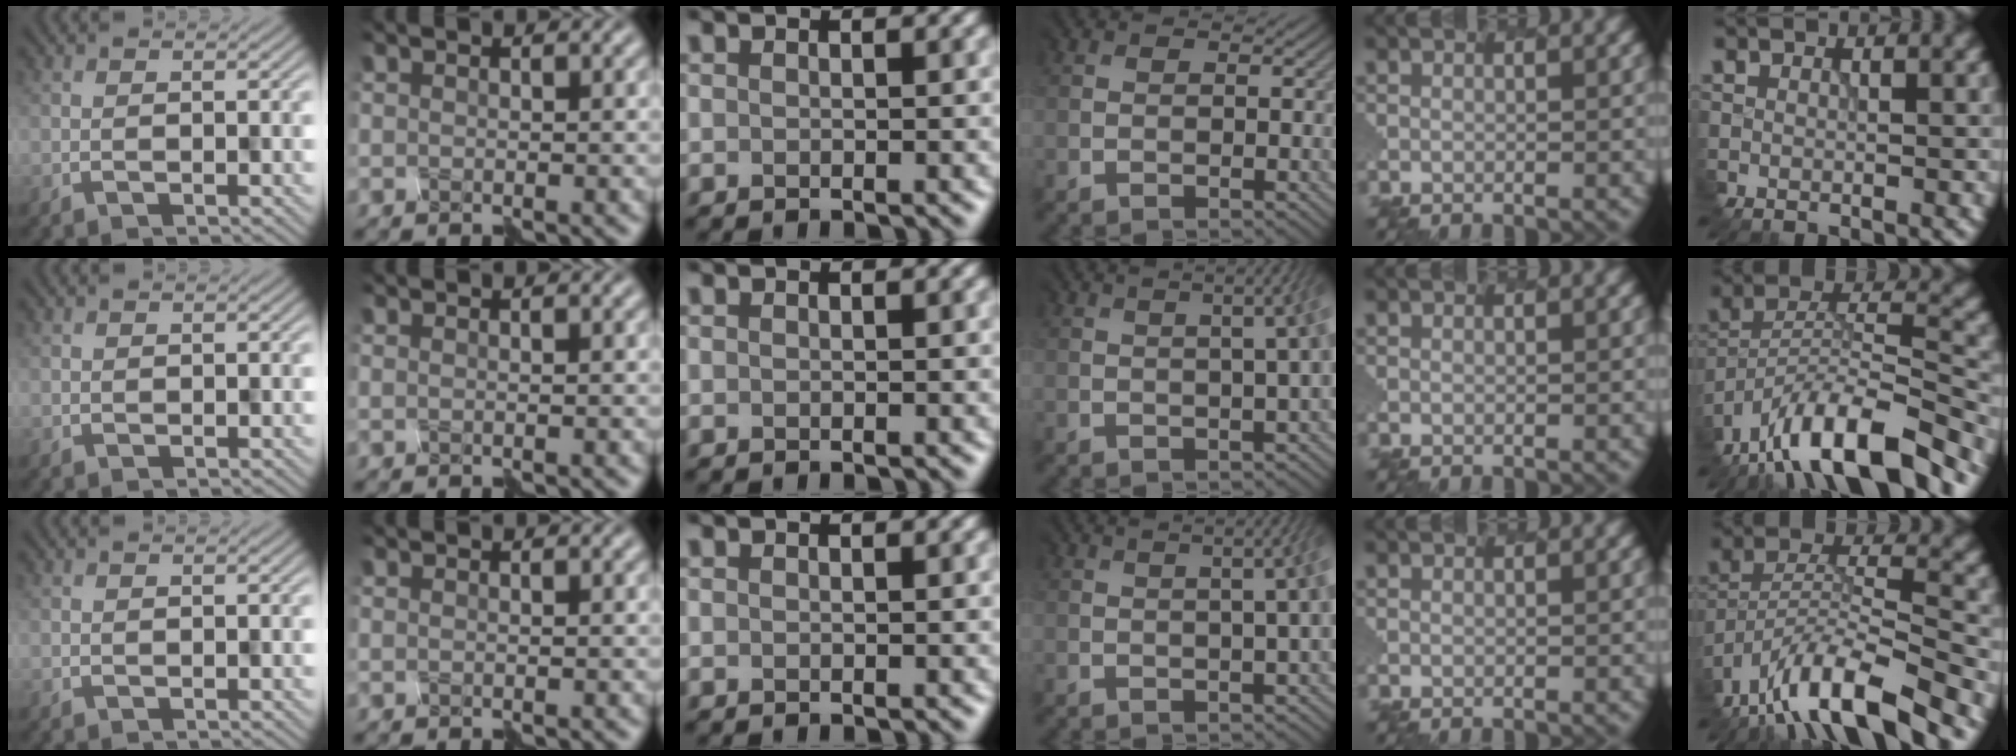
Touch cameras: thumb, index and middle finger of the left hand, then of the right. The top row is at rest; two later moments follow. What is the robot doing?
{"motion": "disassemble", "object": "spray bottle"}